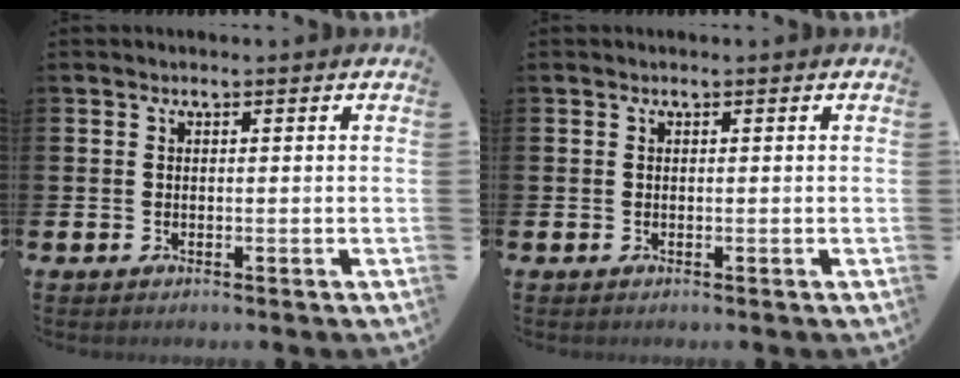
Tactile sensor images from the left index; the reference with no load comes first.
{"total": 0.0}